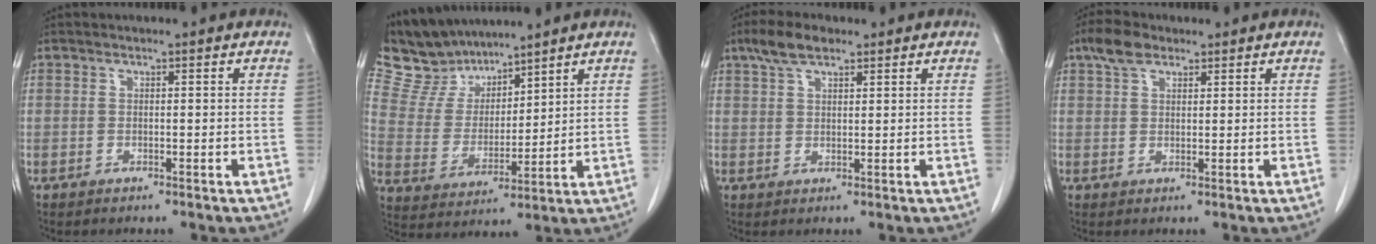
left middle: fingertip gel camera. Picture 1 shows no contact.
{"total": 10.4, "force": [9.5, 3.5, 2.2], "torque": [-0.063, 0.020, 0.197]}
{"total": 5.0, "force": [3.5, 1.8, 3.1], "torque": [-0.068, 0.014, 0.067]}
{"total": 4.1, "force": [2.7, 2.1, 2.2], "torque": [-0.049, 0.014, 0.054]}